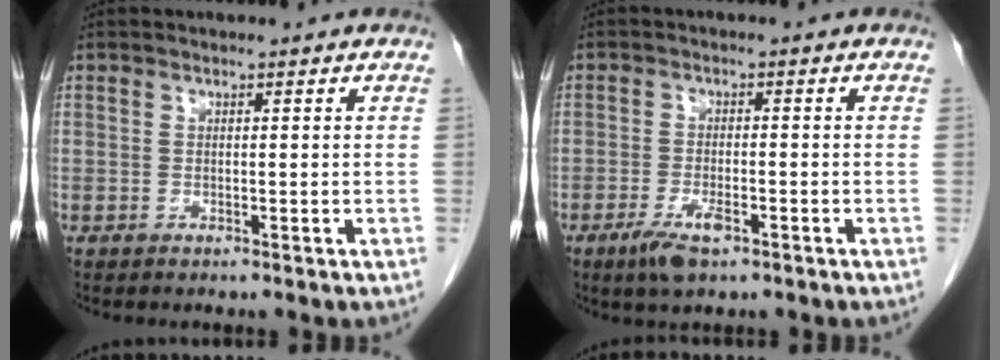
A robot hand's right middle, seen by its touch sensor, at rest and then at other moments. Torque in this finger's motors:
{"motor_torque": [1.13, -0.60, 0.24, 0.06]}